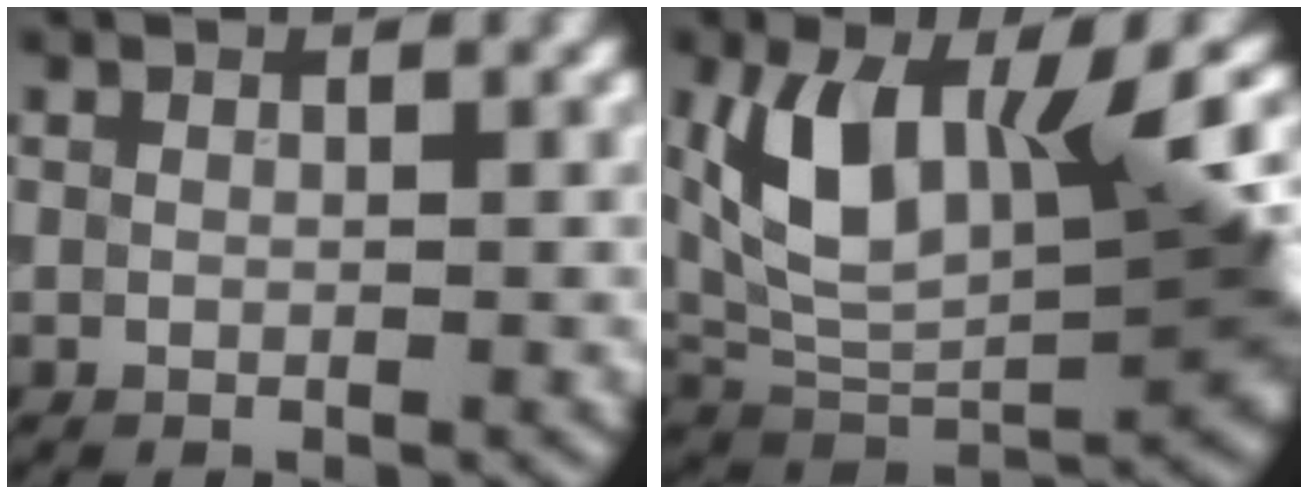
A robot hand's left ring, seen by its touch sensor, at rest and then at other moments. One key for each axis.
{"total": 12.7, "fx": 2.5, "fy": 6.3, "fz": 10.7, "tx": -0.199, "ty": -0.012, "tz": 0.049}